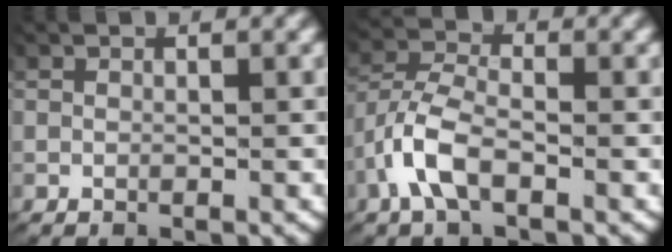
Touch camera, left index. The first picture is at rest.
{"total": 3.4, "force": [-1.3, 1.9, 2.5], "torque": [-0.066, -0.004, -0.025]}